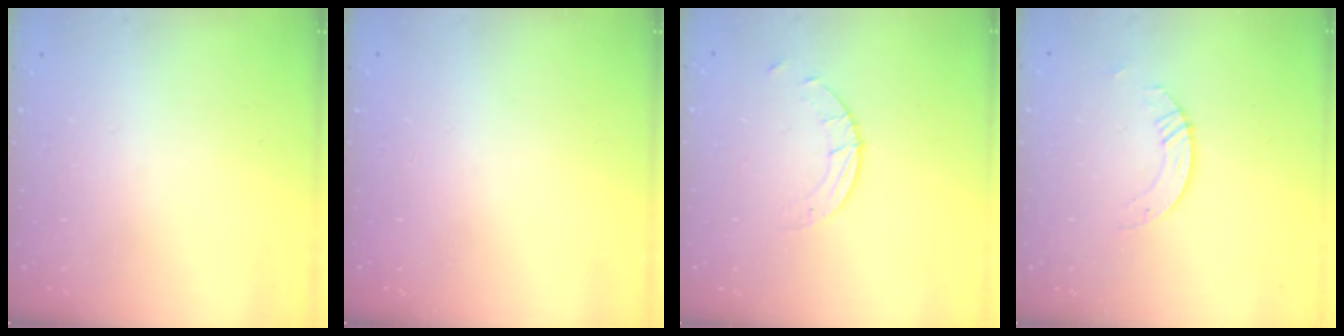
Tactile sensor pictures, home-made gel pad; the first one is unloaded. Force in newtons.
{"total": 0.0}
{"total": 2.6, "press": 2.6, "slide": 0.2}
{"total": 2.8, "press": 2.8, "slide": 0.2}